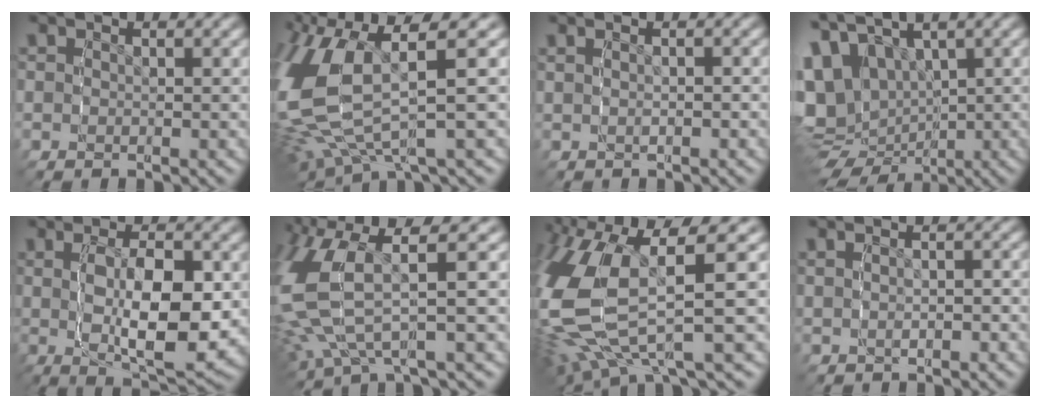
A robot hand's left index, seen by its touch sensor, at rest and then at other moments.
{"total": 8.9, "force": [-0.8, 5.8, 6.7], "torque": [-0.170, -0.024, -0.009]}
{"total": 1.4, "force": [-0.1, 1.0, 1.0], "torque": [-0.019, 0.007, -0.004]}
{"total": 10.9, "force": [-2.0, 9.2, 5.6], "torque": [-0.155, -0.059, -0.016]}
{"total": 9.1, "force": [-0.6, 4.3, 8.0], "torque": [-0.134, -0.014, -0.007]}
{"total": 7.8, "force": [-0.1, 4.9, 6.0], "torque": [-0.164, -0.021, -0.002]}
{"total": 10.8, "force": [-1.3, 6.7, 8.3], "torque": [-0.214, -0.034, -0.015]}
{"total": 1.7, "force": [-0.4, 1.2, 1.1], "torque": [-0.019, 0.008, -0.010]}